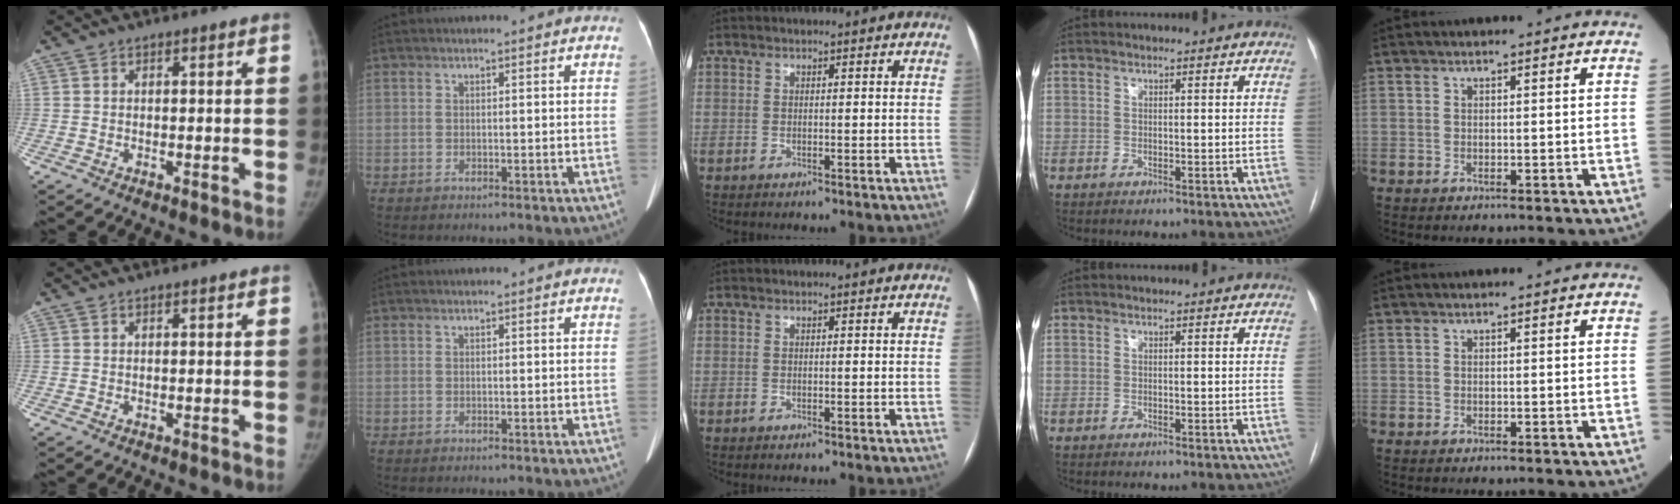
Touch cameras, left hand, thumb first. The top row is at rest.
{}